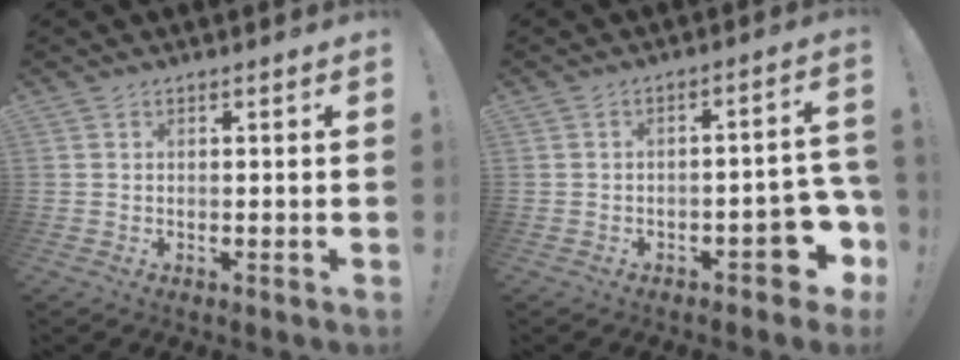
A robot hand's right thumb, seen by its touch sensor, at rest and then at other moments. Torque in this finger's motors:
{"motor_torque": [1.38, 1.21, 0.71, -1.03, 0.13]}